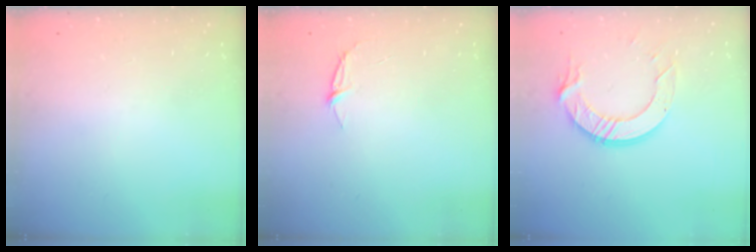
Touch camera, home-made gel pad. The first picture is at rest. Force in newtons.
{"total": 3.9, "press": 3.9, "slide": 0.4}
{"total": 11.1, "press": 11.0, "slide": 1.1}